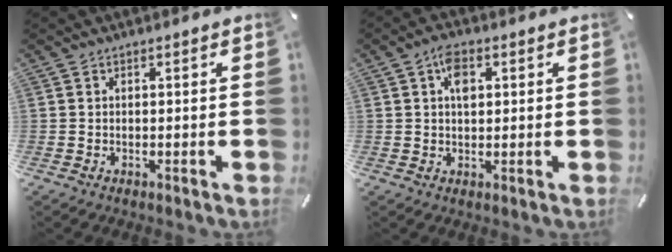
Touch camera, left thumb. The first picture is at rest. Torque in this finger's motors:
{"motor_torque": [0.80, 0.98, 0.28, -0.53, 0.22]}